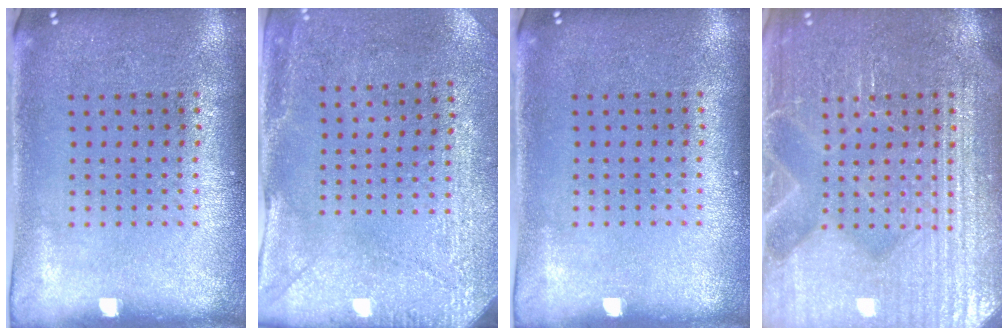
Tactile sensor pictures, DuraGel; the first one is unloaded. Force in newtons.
{"total": 2.9, "press": 2.5, "slide": 1.5}
{"total": 0.0}
{"total": 6.8, "press": 6.7, "slide": 0.8}